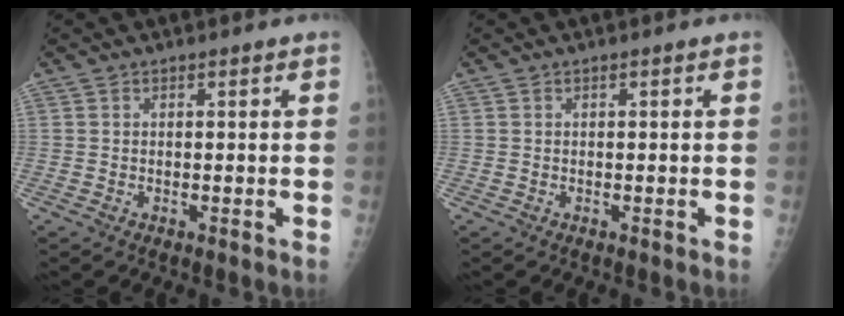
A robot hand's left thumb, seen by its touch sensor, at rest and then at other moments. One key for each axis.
{"total": 0.0}